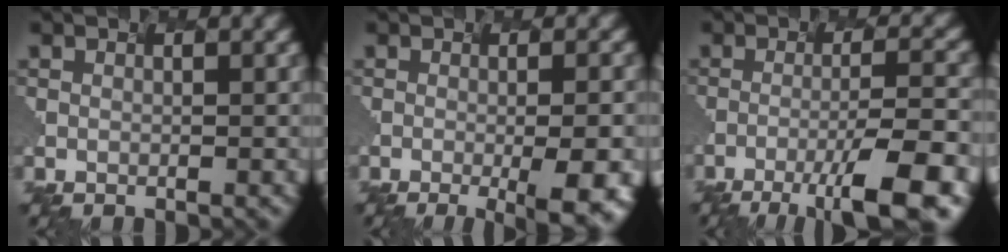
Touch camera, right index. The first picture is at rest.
{"total": 6.9, "force": [-2.1, 1.9, 6.3], "torque": [-0.058, -0.004, -0.012]}
{"total": 9.0, "force": [-5.0, 1.3, 7.4], "torque": [-0.103, 0.006, -0.072]}